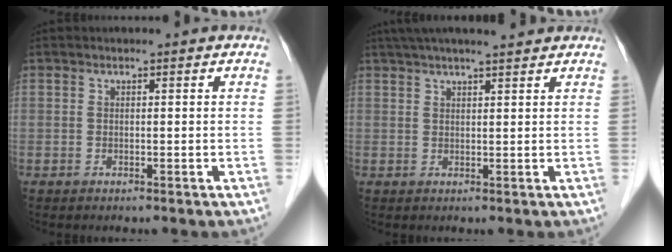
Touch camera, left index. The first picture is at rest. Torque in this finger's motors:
{"motor_torque": [0.76, -0.80, 0.28, 0.06]}